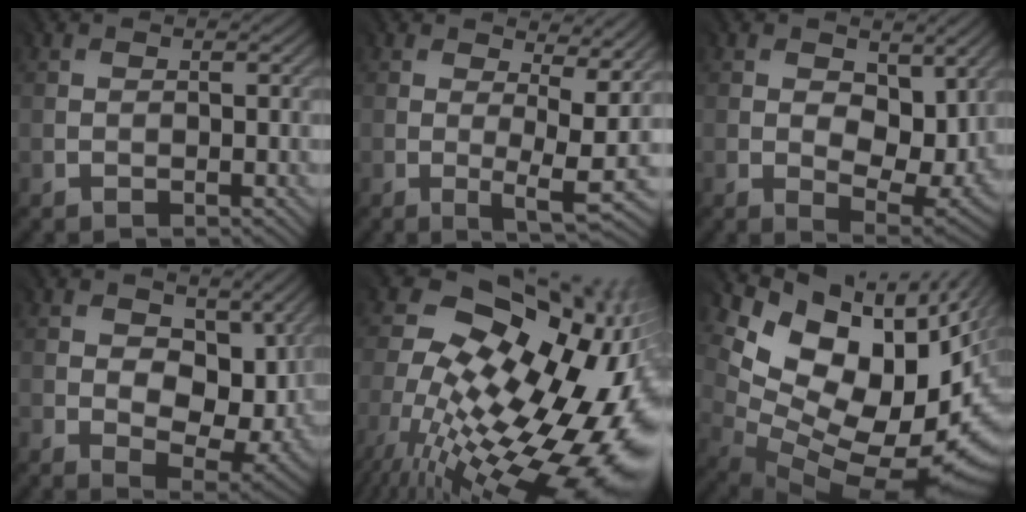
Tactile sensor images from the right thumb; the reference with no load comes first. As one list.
[{"total": 6.1, "force": [1.6, 1.8, 5.6], "torque": [-0.088, -0.013, 0.028]}, {"total": 8.5, "force": [2.3, 5.2, 6.3], "torque": [-0.121, -0.018, 0.047]}, {"total": 9.8, "force": [0.6, 6.3, 7.4], "torque": [-0.138, -0.021, 0.022]}, {"total": 18.9, "force": [-4.4, 10.7, 15.0], "torque": [-0.246, -0.009, -0.066]}, {"total": 14.8, "force": [4.6, 9.0, 10.9], "torque": [-0.171, -0.023, 0.113]}]